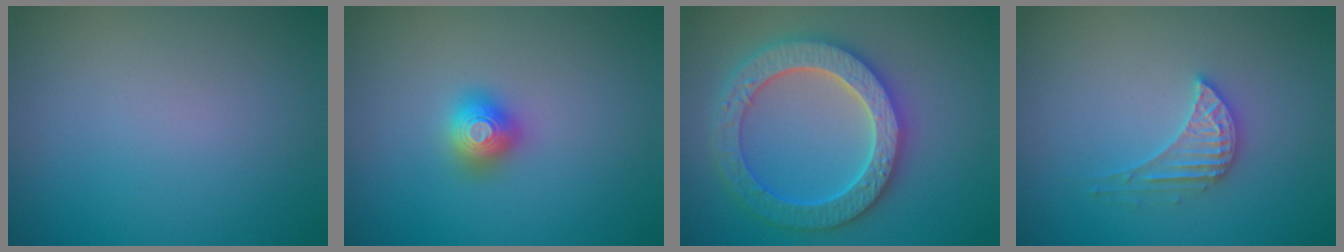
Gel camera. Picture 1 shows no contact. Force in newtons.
{"total": 2.0, "press": 2.0, "slide": 0.2}
{"total": 6.5, "press": 6.3, "slide": 1.5}
{"total": 3.0, "press": 2.9, "slide": 0.4}